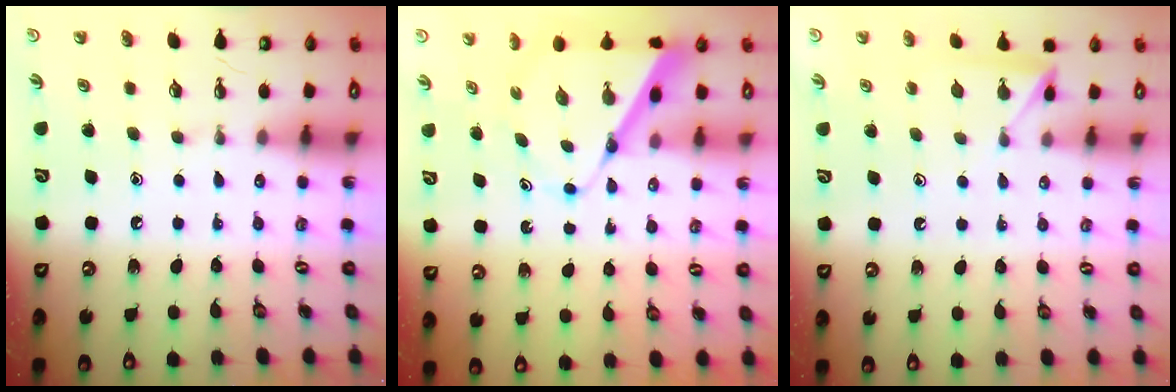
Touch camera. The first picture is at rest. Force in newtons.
{"total": 8.7, "press": 8.7, "slide": 0.7}
{"total": 5.4, "press": 5.3, "slide": 0.5}